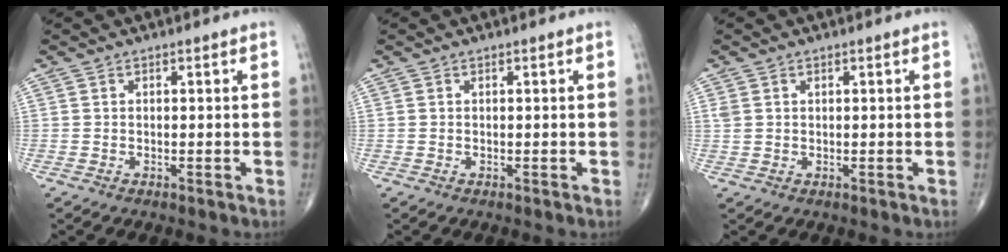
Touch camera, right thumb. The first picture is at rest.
{"total": 0.0}
{"total": 1.5, "force": [0.6, 1.1, 0.9], "torque": [-0.020, 0.006, 0.017]}